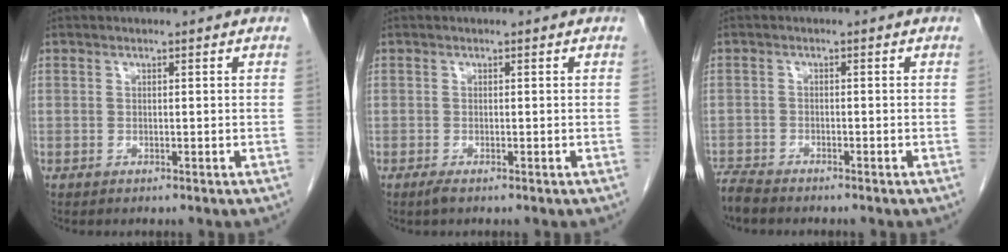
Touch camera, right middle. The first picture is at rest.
{"total": 0.9, "force": [-0.6, 0.0, 0.6], "torque": [-0.016, -0.004, -0.012]}
{"total": 3.3, "force": [-3.2, 0.3, 0.9], "torque": [-0.018, -0.015, -0.060]}